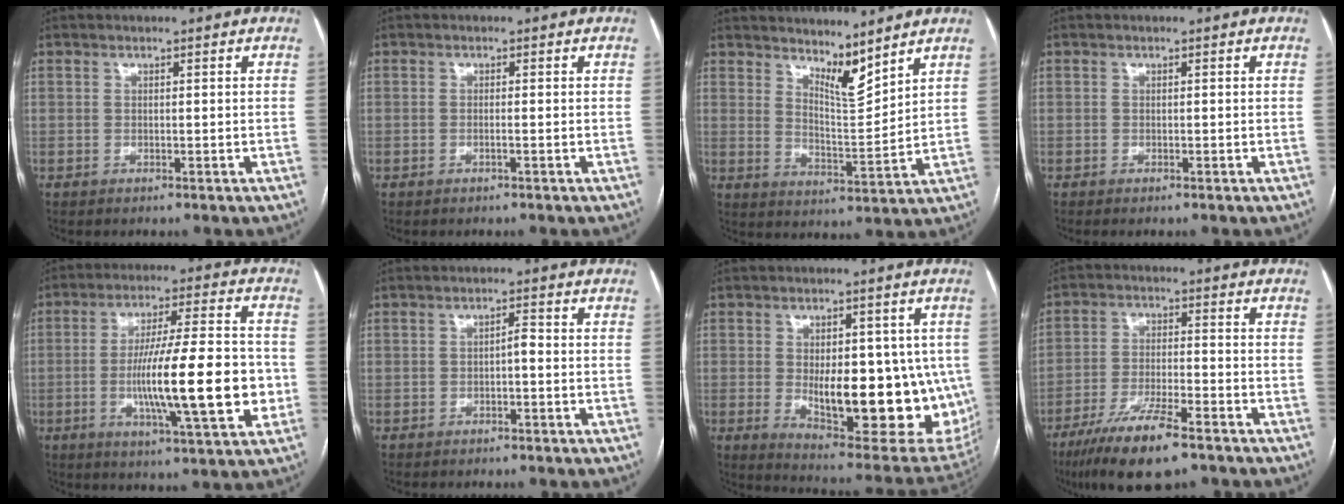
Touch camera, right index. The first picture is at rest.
{"total": 0.6, "force": [-0.2, -0.1, 0.6], "torque": [-0.012, 0.001, -0.003]}
{"total": 6.5, "force": [5.6, 0.8, 3.2], "torque": [-0.059, -0.014, 0.104]}
{"total": 0.7, "force": [-0.5, 0.0, 0.4], "torque": [-0.010, -0.002, -0.009]}
{"total": 17.4, "force": [-2.8, 2.1, 17.0], "torque": [-0.284, 0.000, -0.044]}
{"total": 1.7, "force": [-0.5, 0.5, 1.6], "torque": [-0.022, 0.005, -0.010]}
{"total": 19.4, "force": [-1.6, 8.1, 17.5], "torque": [-0.193, -0.001, 0.005]}
{"total": 11.7, "force": [-7.9, 1.8, 8.3], "torque": [-0.155, -0.024, -0.137]}